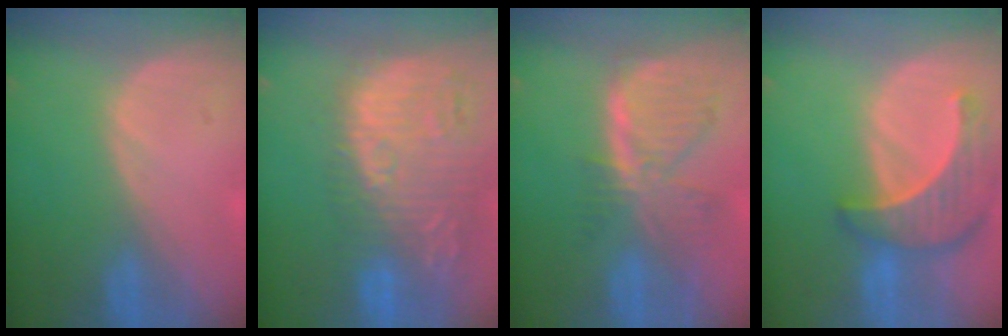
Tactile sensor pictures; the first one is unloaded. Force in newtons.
{"total": 14.6, "press": 12.6, "slide": 7.5}
{"total": 8.0, "press": 7.1, "slide": 3.7}
{"total": 8.4, "press": 7.8, "slide": 3.0}